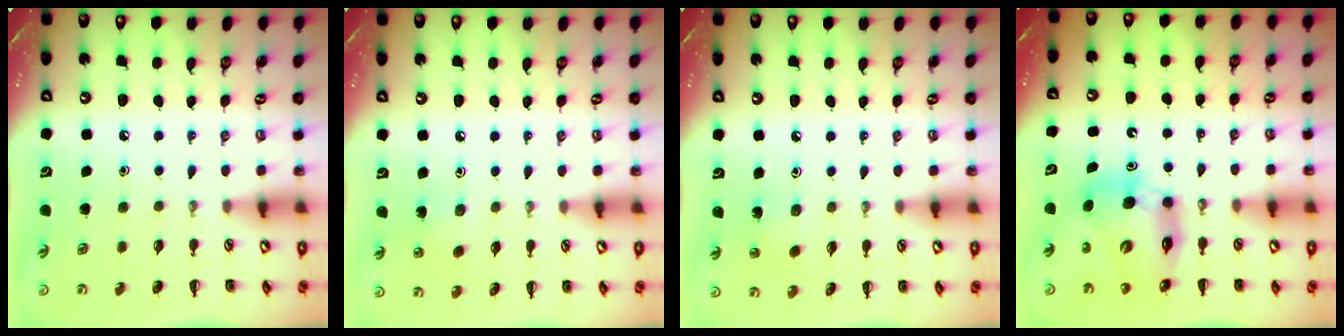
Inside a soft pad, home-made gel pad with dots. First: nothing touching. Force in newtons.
{"total": 2.7, "press": 2.6, "slide": 0.8}
{"total": 2.5, "press": 2.4, "slide": 0.8}
{"total": 11.9, "press": 11.4, "slide": 3.5}